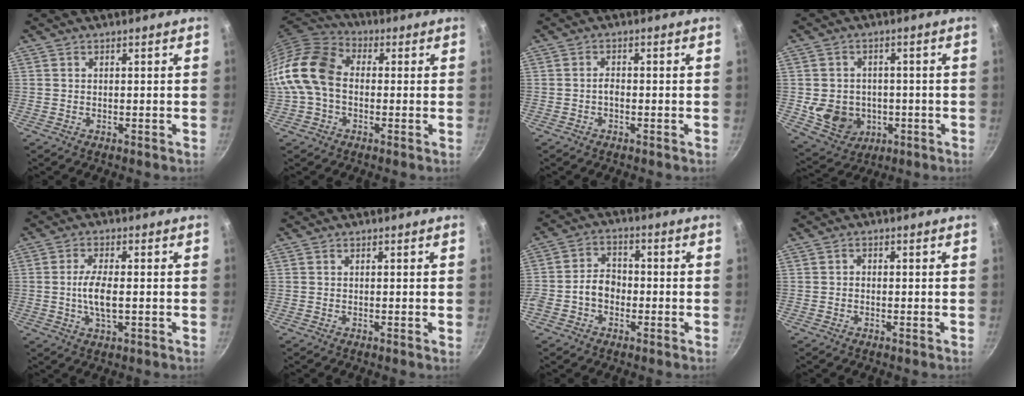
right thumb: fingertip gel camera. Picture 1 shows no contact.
{"total": 14.0, "force": [-0.7, 10.1, 9.6], "torque": [-0.165, 0.034, -0.032]}
{"total": 0.6, "force": [-0.2, 0.3, 0.4], "torque": [-0.006, 0.003, -0.006]}
{"total": 9.9, "force": [-1.7, 8.5, 4.9], "torque": [-0.067, 0.009, -0.011]}
{"total": 5.9, "force": [-0.5, 2.1, 5.5], "torque": [-0.113, 0.002, -0.012]}
{"total": 0.0}
{"total": 5.9, "force": [-1.7, 4.6, 3.3], "torque": [-0.034, 0.024, -0.040]}
{"total": 0.8, "force": [-0.3, 0.7, 0.4], "torque": [-0.005, 0.005, -0.007]}